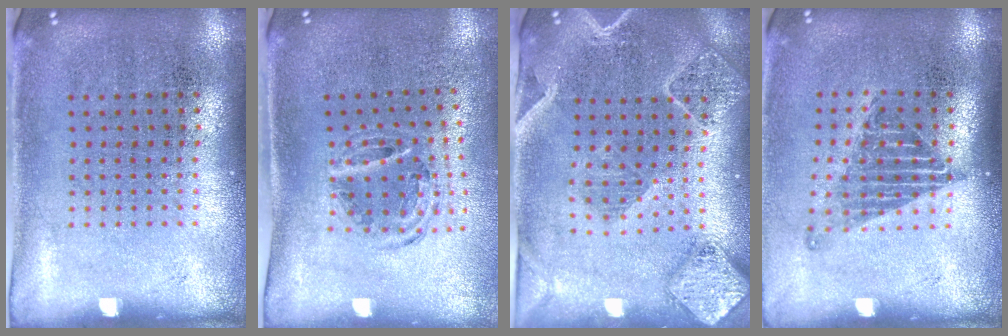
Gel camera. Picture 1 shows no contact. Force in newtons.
{"total": 0.9, "press": 0.9, "slide": 0.2}
{"total": 2.4, "press": 2.2, "slide": 0.9}
{"total": 1.3, "press": 1.1, "slide": 0.8}